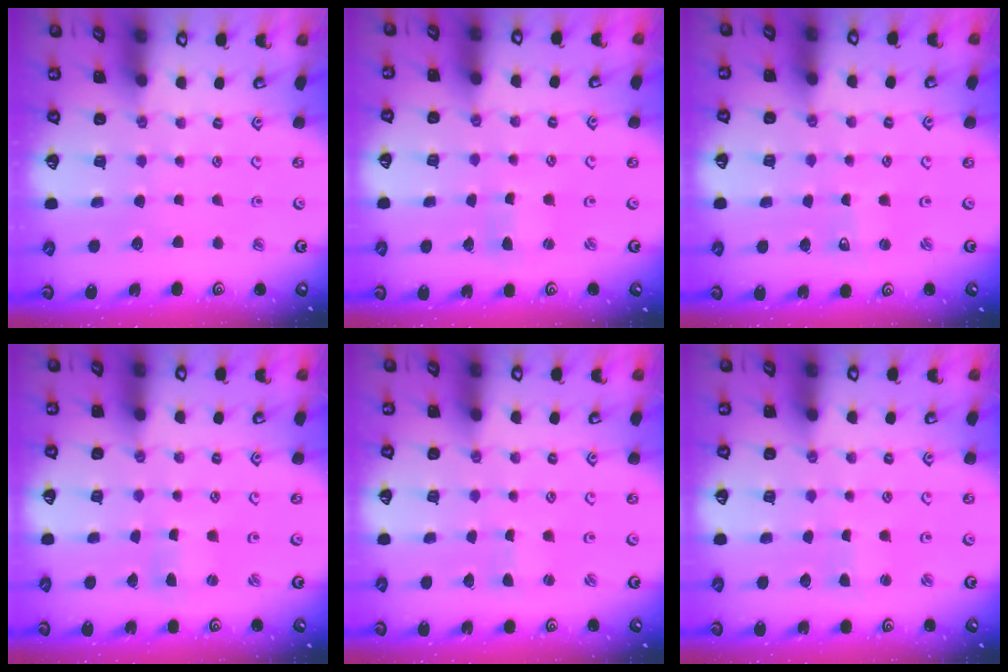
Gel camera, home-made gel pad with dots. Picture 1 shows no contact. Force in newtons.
{"total": 1.5, "press": 1.4, "slide": 0.3}
{"total": 1.4, "press": 1.4, "slide": 0.0}
{"total": 0.5, "press": 0.5, "slide": 0.2}
{"total": 0.0}
{"total": 1.9, "press": 1.9, "slide": 0.4}